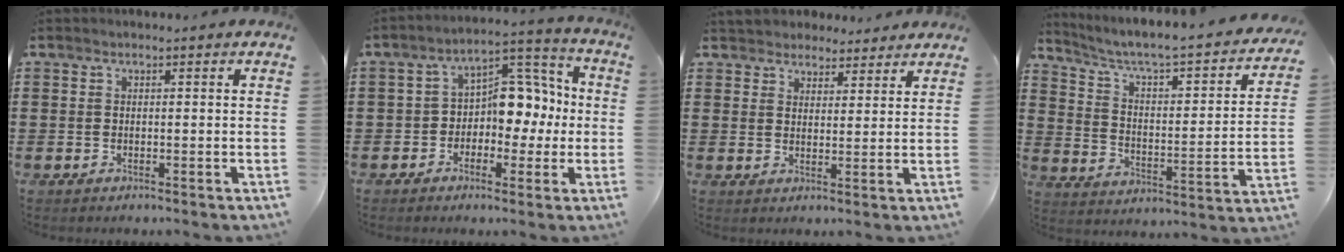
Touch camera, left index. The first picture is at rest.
{"total": 7.8, "force": [0.3, 6.2, 4.7], "torque": [-0.083, -0.006, -0.002]}
{"total": 3.7, "force": [3.3, 1.5, -0.2], "torque": [-0.012, -0.003, 0.063]}
{"total": 3.6, "force": [2.5, 0.8, 2.5], "torque": [-0.063, -0.034, 0.029]}